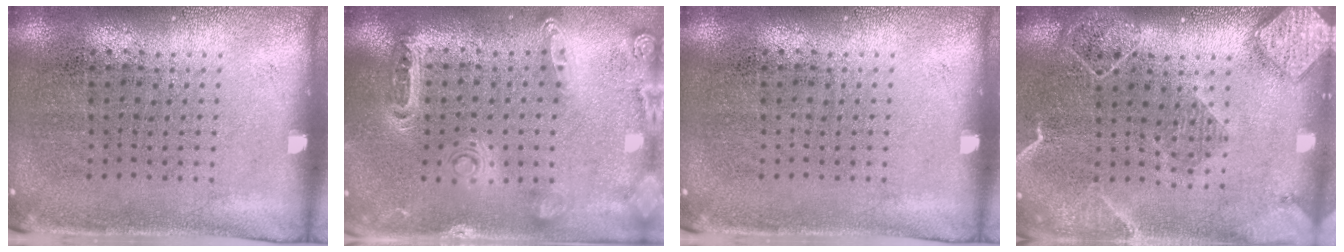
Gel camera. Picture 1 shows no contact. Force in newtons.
{"total": 1.3, "press": 1.3, "slide": 0.3}
{"total": 0.0}
{"total": 2.2, "press": 1.9, "slide": 1.1}